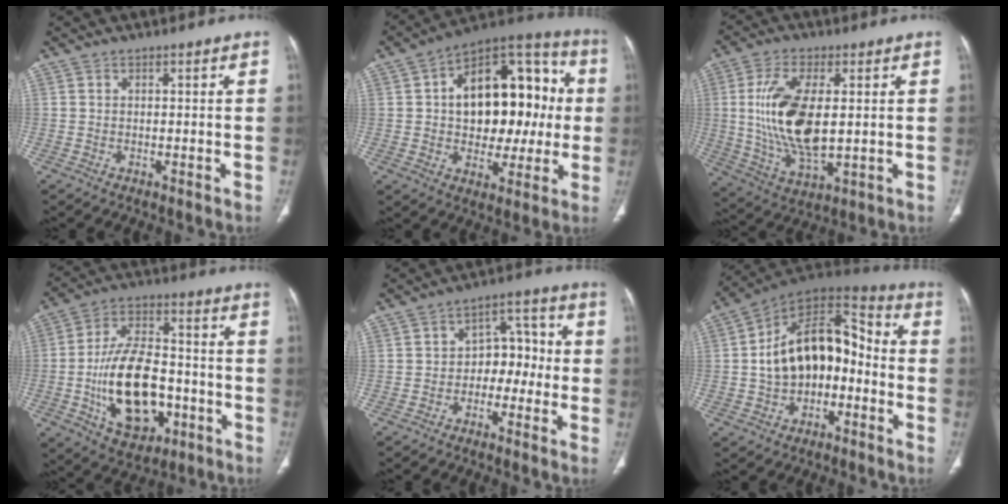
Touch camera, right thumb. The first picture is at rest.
{"total": 23.8, "force": [2.2, 14.3, 18.9], "torque": [-0.233, 0.040, 0.033]}
{"total": 16.0, "force": [1.4, 7.4, 14.1], "torque": [-0.281, -0.017, 0.037]}
{"total": 19.4, "force": [-4.9, 11.5, 14.9], "torque": [-0.235, 0.028, -0.072]}
{"total": 8.0, "force": [-1.4, 5.7, 5.4], "torque": [-0.037, 0.038, -0.033]}
{"total": 18.2, "force": [-2.0, 11.6, 13.9], "torque": [-0.190, 0.057, -0.040]}